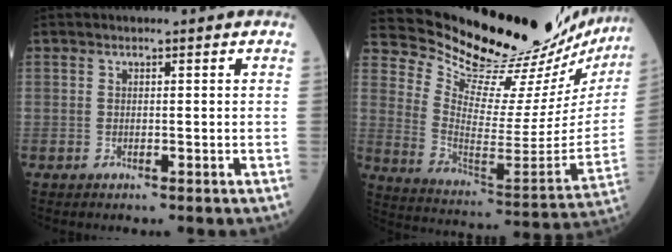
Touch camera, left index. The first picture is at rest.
{"total": 28.4, "force": [26.5, 3.9, 9.4], "torque": [-0.162, -0.129, 0.354]}